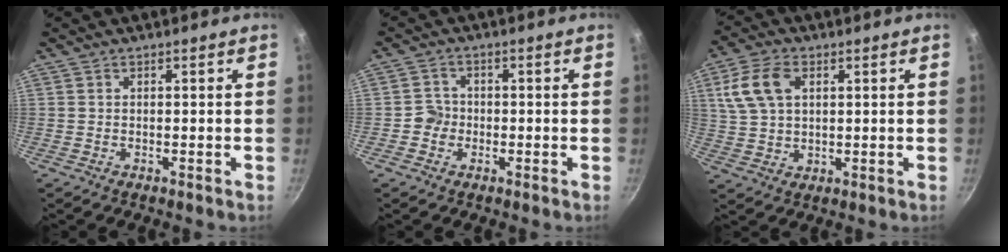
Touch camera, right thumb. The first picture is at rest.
{"total": 3.1, "force": [-0.9, 2.8, 0.8], "torque": [0.007, 0.012, -0.022]}
{"total": 10.0, "force": [3.2, 6.5, 7.0], "torque": [-0.128, 0.004, 0.063]}